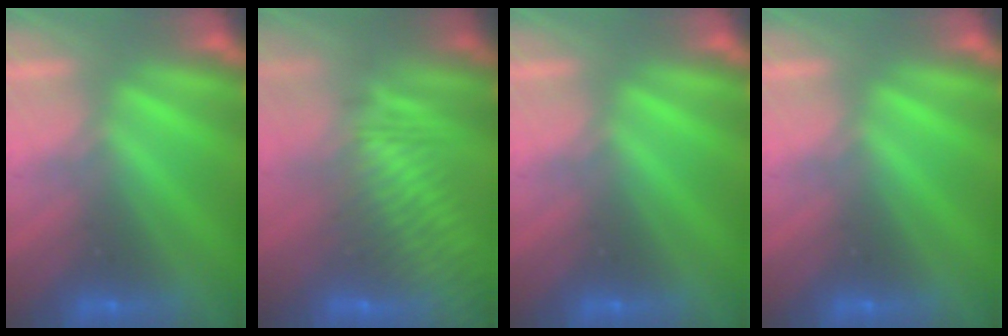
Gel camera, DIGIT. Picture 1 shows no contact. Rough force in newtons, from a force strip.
{"total": 7.7}
{"total": 0.0}
{"total": 0.0}